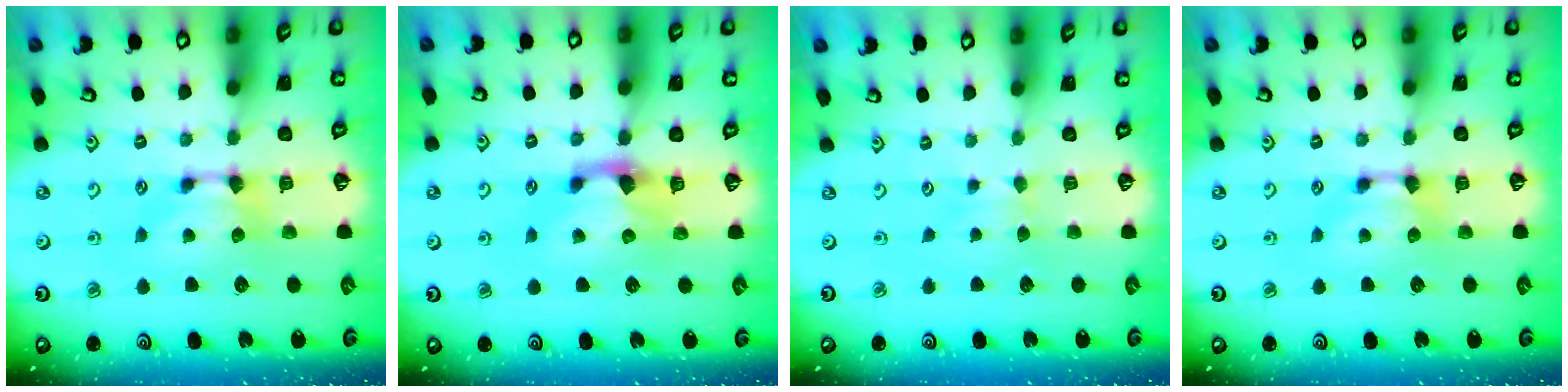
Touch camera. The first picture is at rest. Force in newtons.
{"total": 1.2, "press": 0.9, "slide": 0.9}
{"total": 2.9, "press": 2.9, "slide": 0.4}
{"total": 0.0}